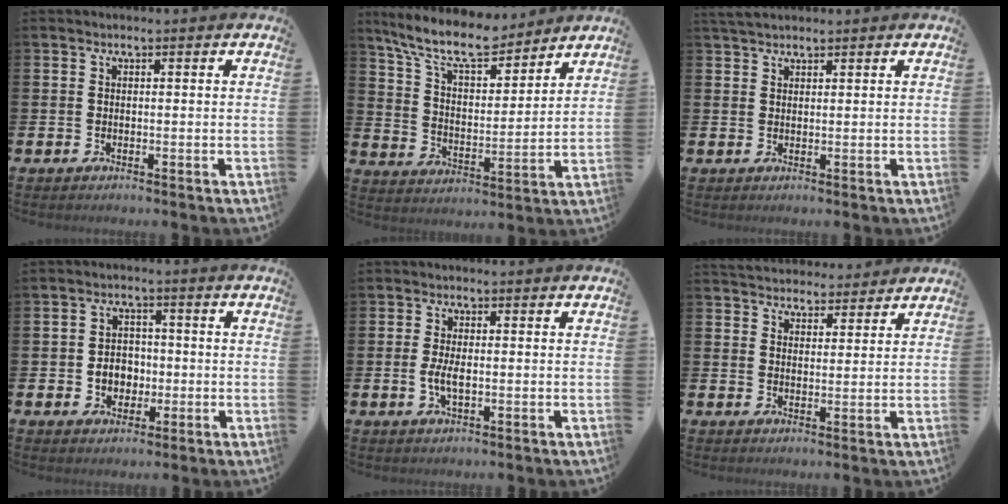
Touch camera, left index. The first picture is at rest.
{"total": 10.0, "force": [8.8, 2.6, 3.9], "torque": [-0.103, -0.050, 0.156]}
{"total": 2.4, "force": [2.2, 0.7, 0.8], "torque": [-0.010, -0.005, 0.038]}
{"total": 3.8, "force": [-0.7, 3.3, 1.9], "torque": [-0.022, -0.001, -0.023]}
{"total": 3.0, "force": [-0.3, 1.2, 2.7], "torque": [-0.044, -0.001, -0.007]}
{"total": 4.3, "force": [4.2, 1.1, -0.2], "torque": [-0.008, -0.024, 0.075]}